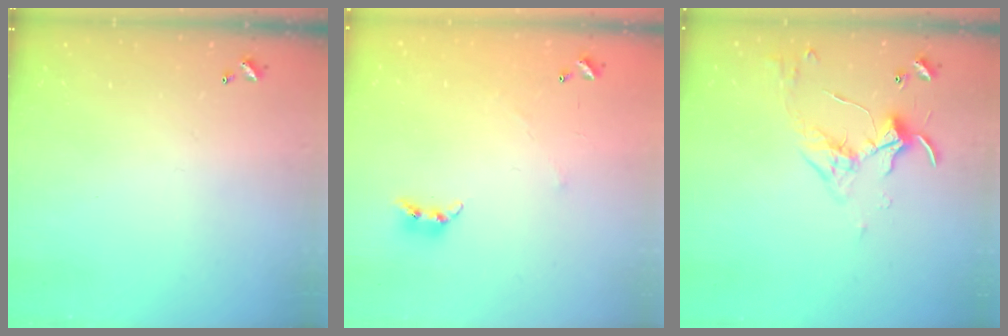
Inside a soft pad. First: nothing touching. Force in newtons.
{"total": 4.8, "press": 4.8, "slide": 0.8}
{"total": 3.4, "press": 3.4, "slide": 0.6}